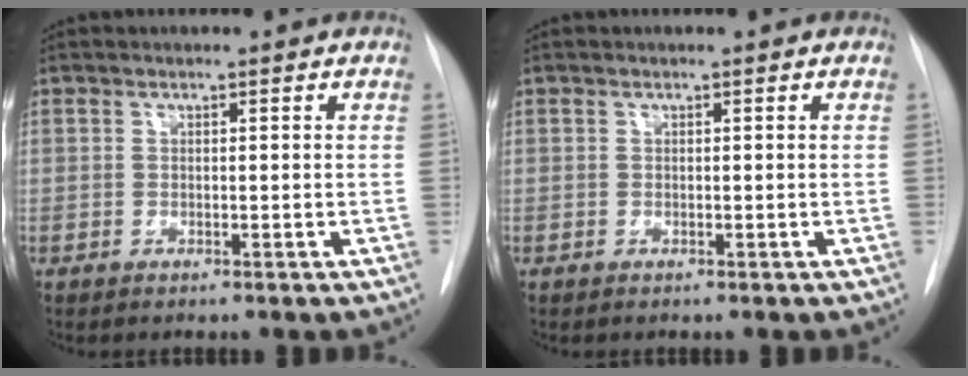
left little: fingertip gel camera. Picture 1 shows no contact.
{"total": 0.0}